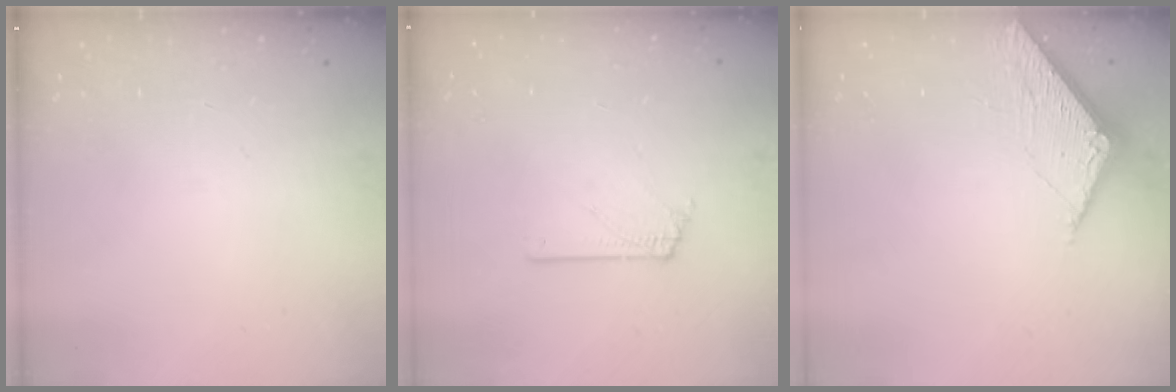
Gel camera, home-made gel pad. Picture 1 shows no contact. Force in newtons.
{"total": 1.5, "press": 1.5, "slide": 0.1}
{"total": 6.1, "press": 6.1, "slide": 0.3}